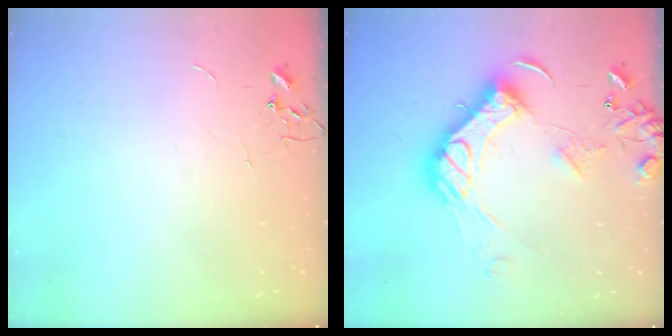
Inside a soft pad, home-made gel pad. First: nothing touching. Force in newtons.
{"total": 18.6, "press": 18.5, "slide": 1.9}